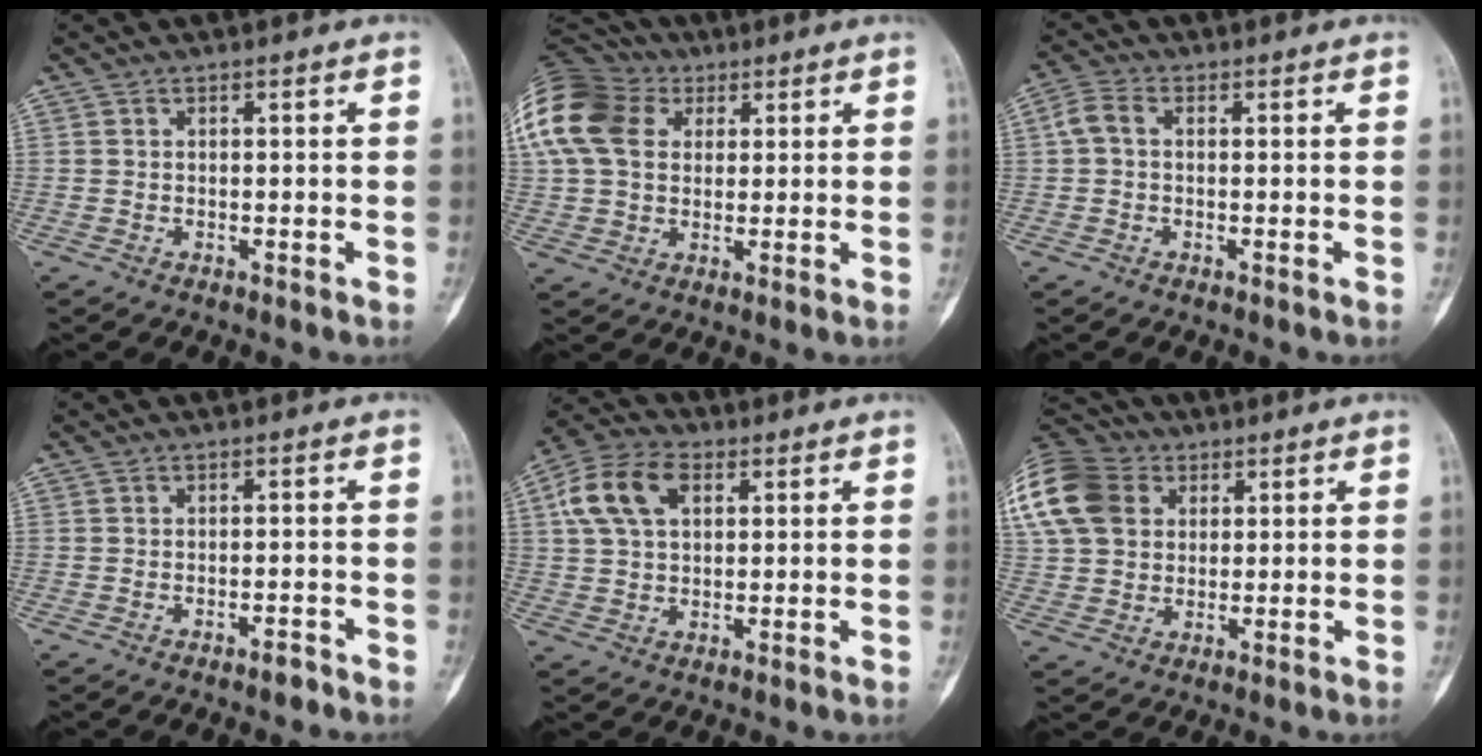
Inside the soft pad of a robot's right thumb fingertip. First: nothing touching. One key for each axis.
{"total": 20.6, "fx": 6.6, "fy": 15.0, "fz": 12.4, "tx": -0.283, "ty": 0.047, "tz": 0.121}
{"total": 3.4, "fx": 0.2, "fy": 2.2, "fz": 2.6, "tx": -0.059, "ty": 0.010, "tz": -0.002}
{"total": 1.7, "fx": -1.4, "fy": 0.3, "fz": 1.0, "tx": -0.013, "ty": 0.008, "tz": -0.022}
{"total": 11.2, "fx": 3.7, "fy": 7.1, "fz": 7.8, "tx": -0.146, "ty": 0.017, "tz": 0.063}
{"total": 23.6, "fx": 8.1, "fy": 18.0, "fz": 12.9, "tx": -0.319, "ty": 0.058, "tz": 0.157}